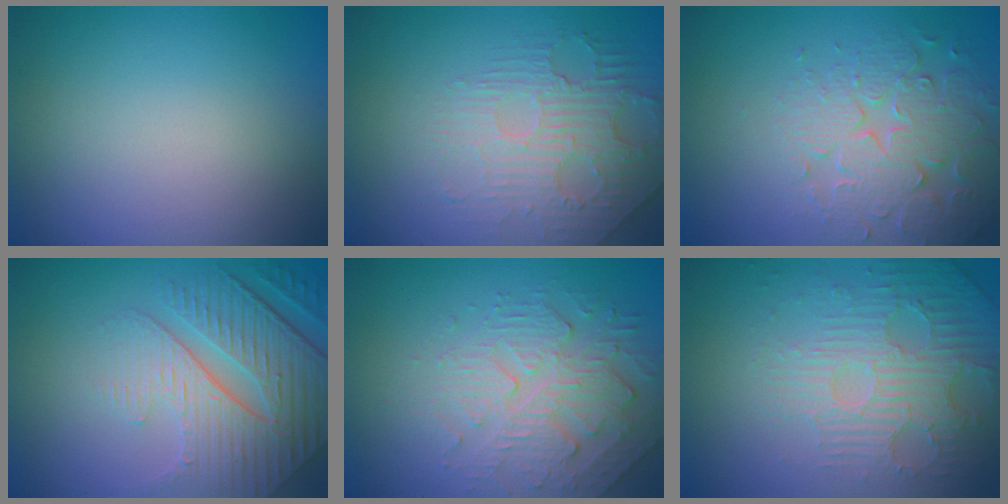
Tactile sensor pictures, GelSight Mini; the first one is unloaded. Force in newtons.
{"total": 2.9, "press": 2.4, "slide": 1.6}
{"total": 4.6, "press": 4.5, "slide": 0.8}
{"total": 8.0, "press": 5.8, "slide": 5.5}
{"total": 4.8, "press": 3.8, "slide": 3.0}
{"total": 5.4, "press": 3.6, "slide": 4.0}